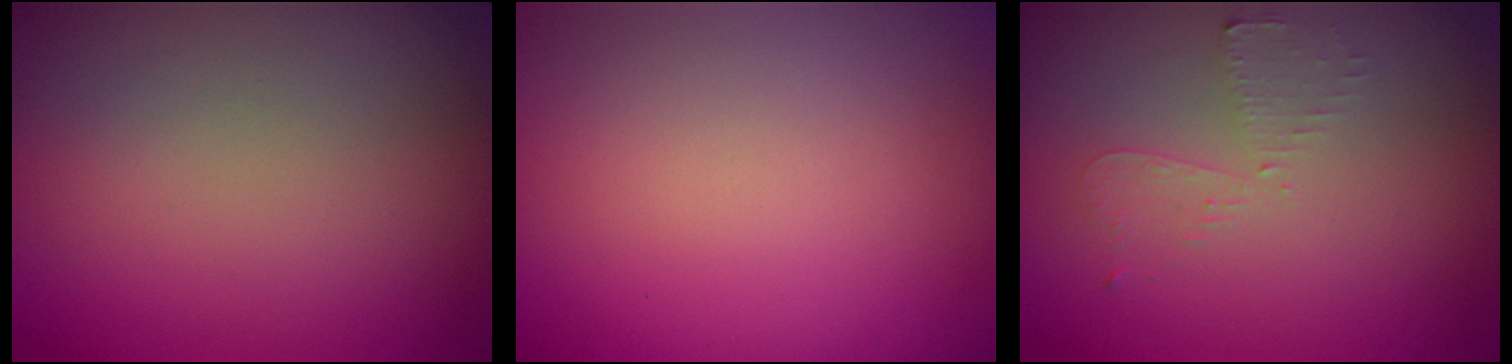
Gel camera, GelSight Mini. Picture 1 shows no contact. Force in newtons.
{"total": 0.0}
{"total": 1.9, "press": 1.9, "slide": 0.4}